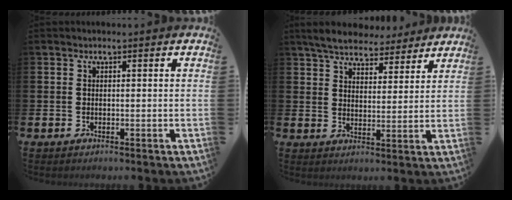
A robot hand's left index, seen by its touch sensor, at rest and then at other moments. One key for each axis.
{"total": 6.0, "fx": 5.7, "fy": 1.7, "fz": 1.0, "tx": -0.043, "ty": -0.027, "tz": 0.101}